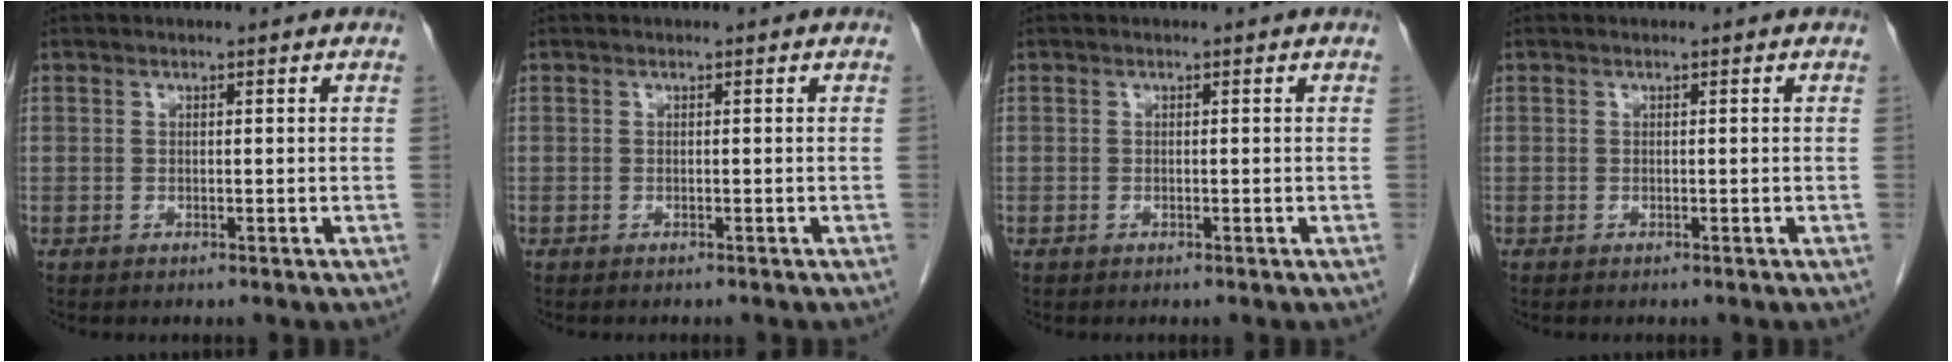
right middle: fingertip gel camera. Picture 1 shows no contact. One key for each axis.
{"total": 1.2, "fx": -1.0, "fy": 0.3, "fz": 0.5, "tx": -0.010, "ty": -0.003, "tz": -0.011}
{"total": 0.0}
{"total": 0.0}